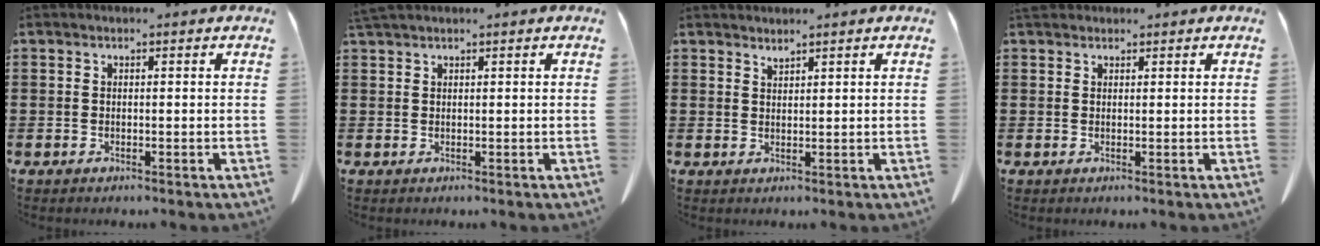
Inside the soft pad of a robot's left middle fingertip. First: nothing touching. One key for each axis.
{"total": 1.3, "fx": 1.2, "fy": 0.0, "fz": 0.5, "tx": -0.013, "ty": -0.002, "tz": 0.024}
{"total": 1.4, "fx": 1.4, "fy": -0.1, "fz": 0.1, "tx": -0.005, "ty": -0.005, "tz": 0.028}
{"total": 1.5, "fx": 1.3, "fy": 0.6, "fz": 0.3, "tx": -0.012, "ty": 0.003, "tz": 0.027}